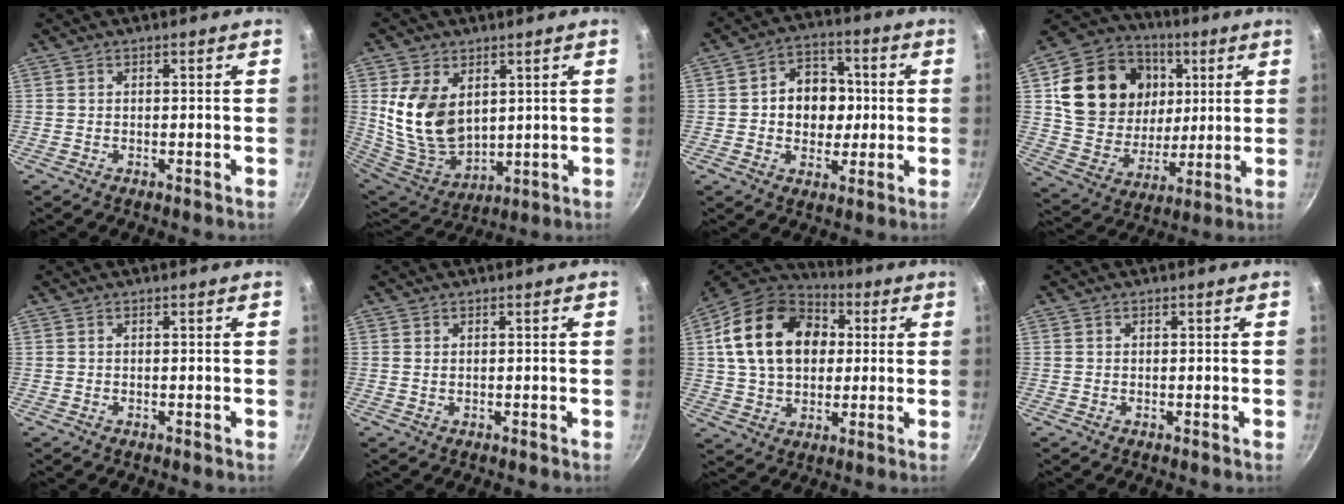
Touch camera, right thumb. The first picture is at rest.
{"total": 14.8, "force": [3.7, 10.0, 10.3], "torque": [-0.180, -0.040, 0.089]}
{"total": 11.1, "force": [0.5, 8.9, 6.6], "torque": [-0.058, 0.011, 0.001]}
{"total": 23.2, "force": [6.3, 18.6, 12.4], "torque": [-0.203, -0.004, 0.120]}
{"total": 0.0}
{"total": 0.6, "force": [0.3, 0.4, 0.3], "torque": [-0.006, 0.000, 0.006]}
{"total": 21.5, "force": [4.5, 15.5, 14.3], "torque": [-0.223, 0.019, 0.070]}
{"total": 0.0}